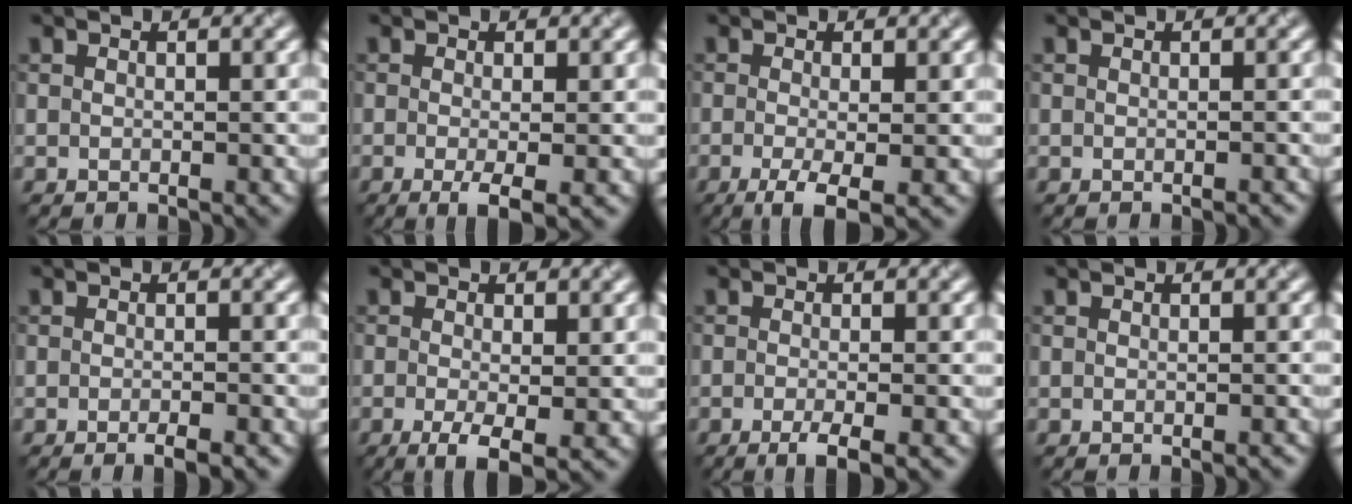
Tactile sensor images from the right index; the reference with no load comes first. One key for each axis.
{"total": 3.0, "fx": -1.0, "fy": 0.6, "fz": 2.8, "tx": -0.050, "ty": -0.010, "tz": -0.017}
{"total": 3.8, "fx": -1.5, "fy": 0.9, "fz": 3.3, "tx": -0.063, "ty": -0.007, "tz": -0.030}
{"total": 0.6, "fx": -0.5, "fy": 0.1, "fz": 0.4, "tx": -0.003, "ty": 0.000, "tz": -0.006}
{"total": 2.2, "fx": -1.3, "fy": 0.4, "fz": 1.7, "tx": -0.020, "ty": -0.003, "tz": -0.022}
{"total": 3.7, "fx": -1.2, "fy": 1.0, "fz": 3.4, "tx": -0.066, "ty": -0.010, "tz": -0.023}
{"total": 3.1, "fx": -1.5, "fy": 0.7, "fz": 2.6, "tx": -0.038, "ty": -0.006, "tz": -0.031}
{"total": 0.8, "fx": -0.5, "fy": 0.1, "fz": 0.6, "tx": -0.007, "ty": -0.002, "tz": -0.007}